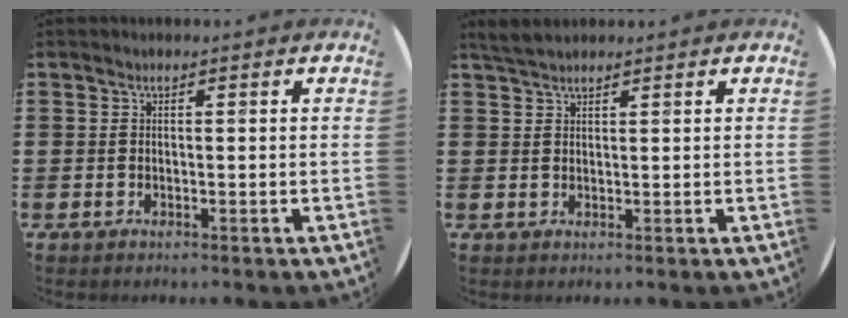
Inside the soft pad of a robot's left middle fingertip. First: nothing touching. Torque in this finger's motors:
{"motor_torque": [0.39, -0.35, 0.01, 0.00]}